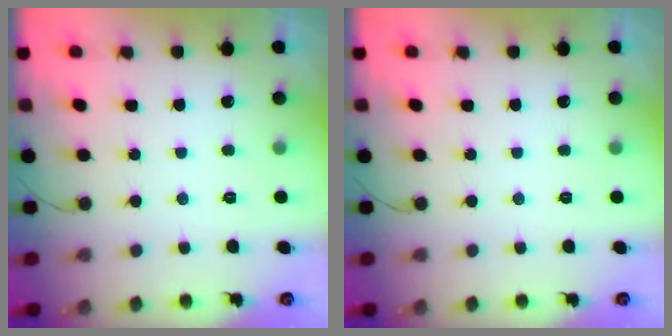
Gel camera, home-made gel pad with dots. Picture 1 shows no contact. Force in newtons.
{"total": 0.0}